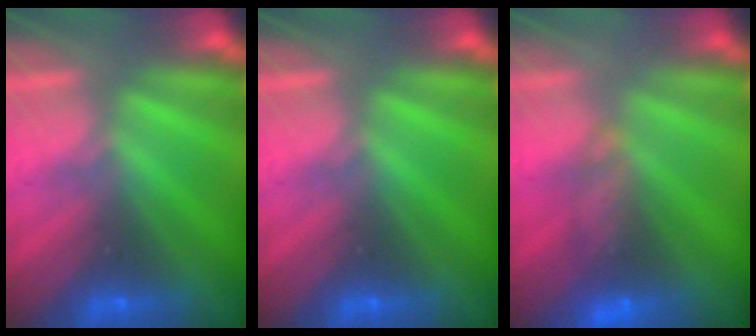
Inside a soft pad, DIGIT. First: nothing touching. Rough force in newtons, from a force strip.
{"total": 0.0}
{"total": 6.3}